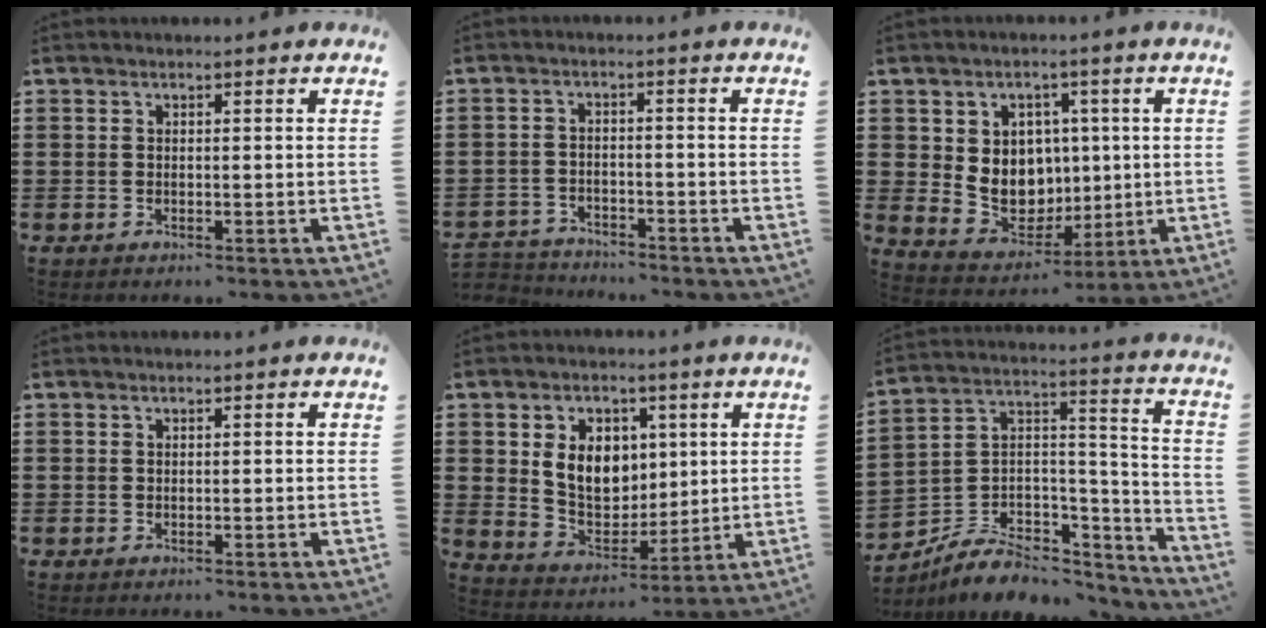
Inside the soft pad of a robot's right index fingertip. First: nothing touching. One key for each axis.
{"total": 3.4, "fx": -3.3, "fy": 0.6, "fz": -0.3, "tx": -0.004, "ty": 0.001, "tz": -0.072}
{"total": 7.8, "fx": 1.2, "fy": 7.2, "fz": 2.7, "tx": -0.057, "ty": 0.001, "tz": 0.028}
{"total": 0.0}
{"total": 8.2, "fx": 1.9, "fy": 6.4, "fz": 4.8, "tx": -0.107, "ty": 0.011, "tz": 0.031}
{"total": 7.1, "fx": -5.1, "fy": 4.4, "fz": 2.5, "tx": -0.052, "ty": 0.015, "tz": -0.092}